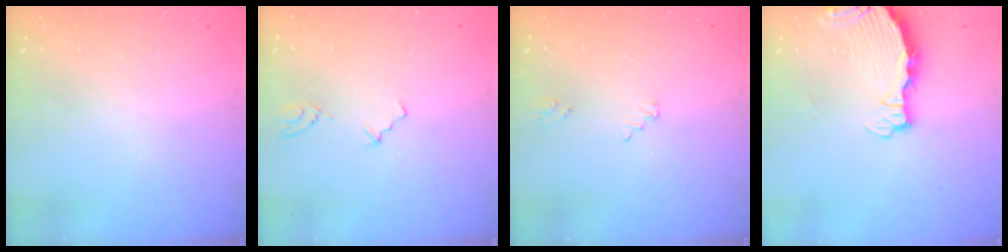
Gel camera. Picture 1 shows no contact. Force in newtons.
{"total": 2.5, "press": 2.2, "slide": 1.2}
{"total": 2.2, "press": 2.2, "slide": 0.2}
{"total": 3.8, "press": 3.8, "slide": 0.4}